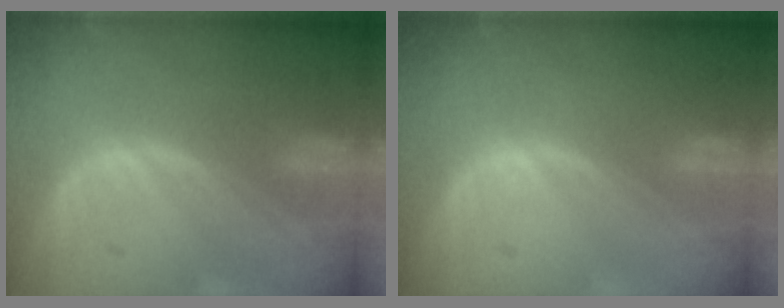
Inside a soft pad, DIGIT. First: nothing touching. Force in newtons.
{"total": 0.0}